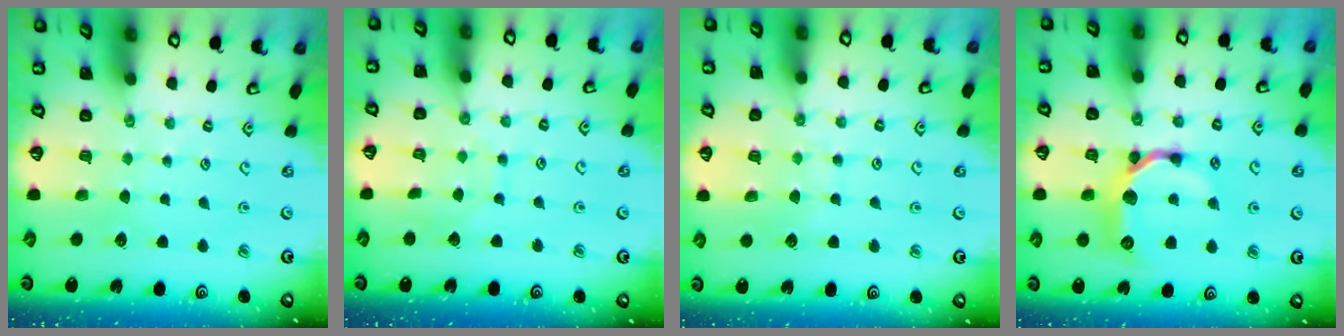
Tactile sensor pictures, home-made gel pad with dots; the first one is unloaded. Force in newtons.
{"total": 4.8, "press": 4.8, "slide": 0.4}
{"total": 6.9, "press": 6.9, "slide": 0.8}
{"total": 11.9, "press": 11.9, "slide": 0.6}